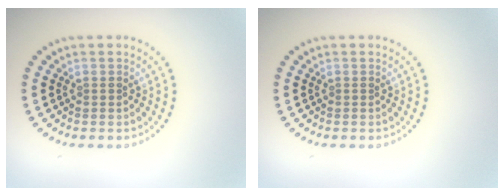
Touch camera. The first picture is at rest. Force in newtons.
{"total": 0.0}